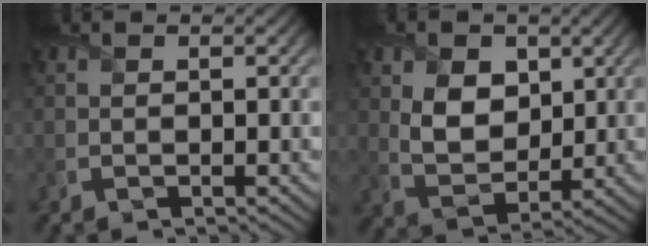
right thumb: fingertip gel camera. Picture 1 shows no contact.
{"total": 7.0, "force": [2.2, 4.9, 4.4], "torque": [-0.103, -0.007, 0.037]}